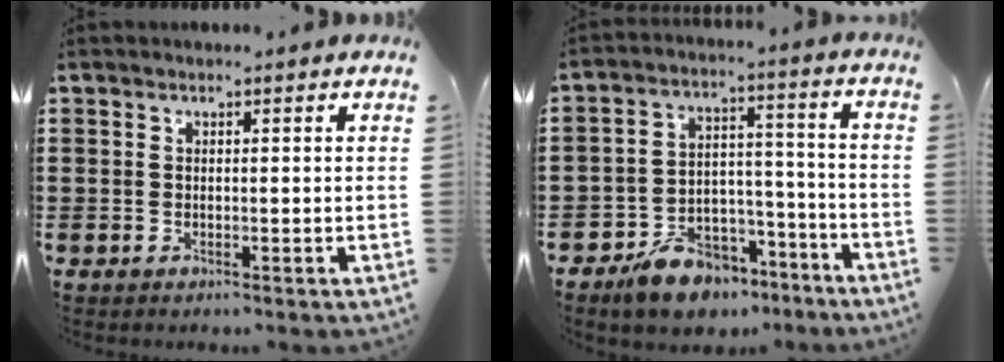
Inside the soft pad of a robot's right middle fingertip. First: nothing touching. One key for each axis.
{"total": 9.0, "fx": -7.4, "fy": 4.3, "fz": 2.5, "tx": -0.041, "ty": 0.046, "tz": -0.138}